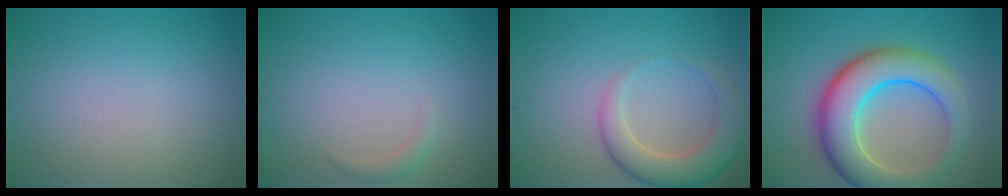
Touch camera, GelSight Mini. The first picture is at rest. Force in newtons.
{"total": 1.0, "press": 1.0, "slide": 0.0}
{"total": 4.9, "press": 4.9, "slide": 0.5}
{"total": 9.4, "press": 9.4, "slide": 0.3}